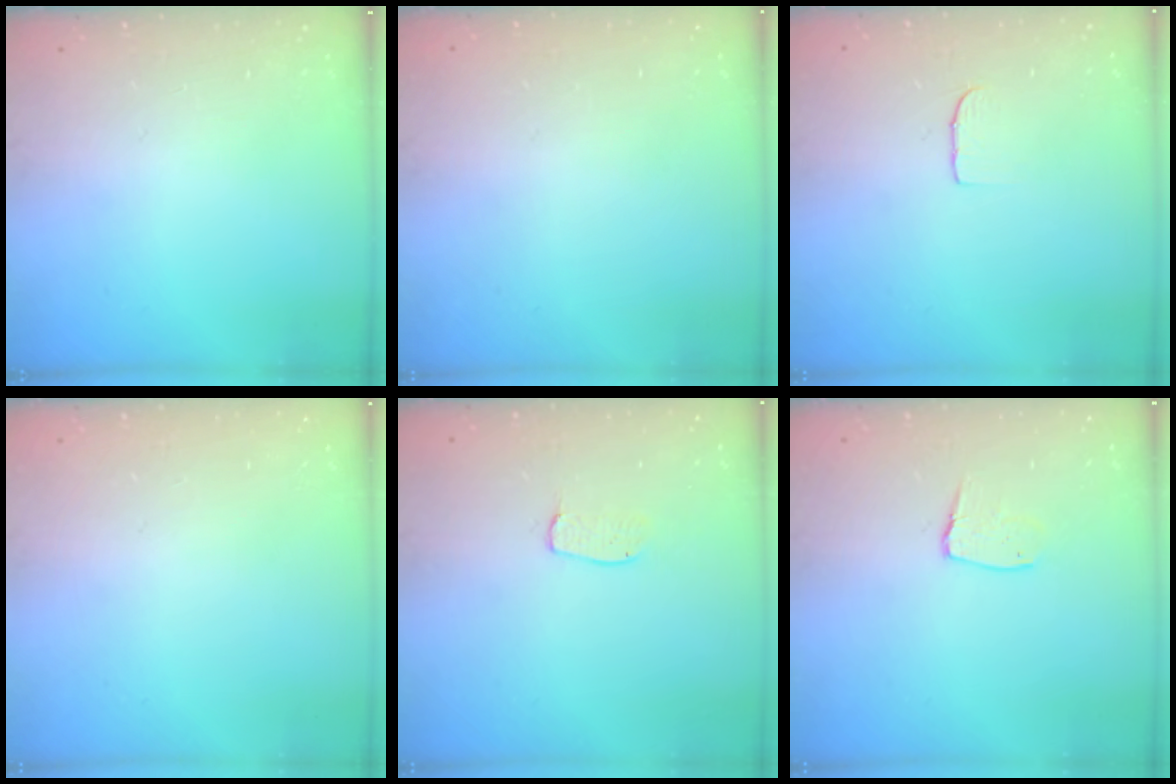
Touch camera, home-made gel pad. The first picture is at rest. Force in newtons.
{"total": 0.0}
{"total": 4.3, "press": 4.3, "slide": 0.3}
{"total": 0.0}
{"total": 4.5, "press": 4.5, "slide": 0.3}
{"total": 7.0, "press": 7.0, "slide": 0.5}